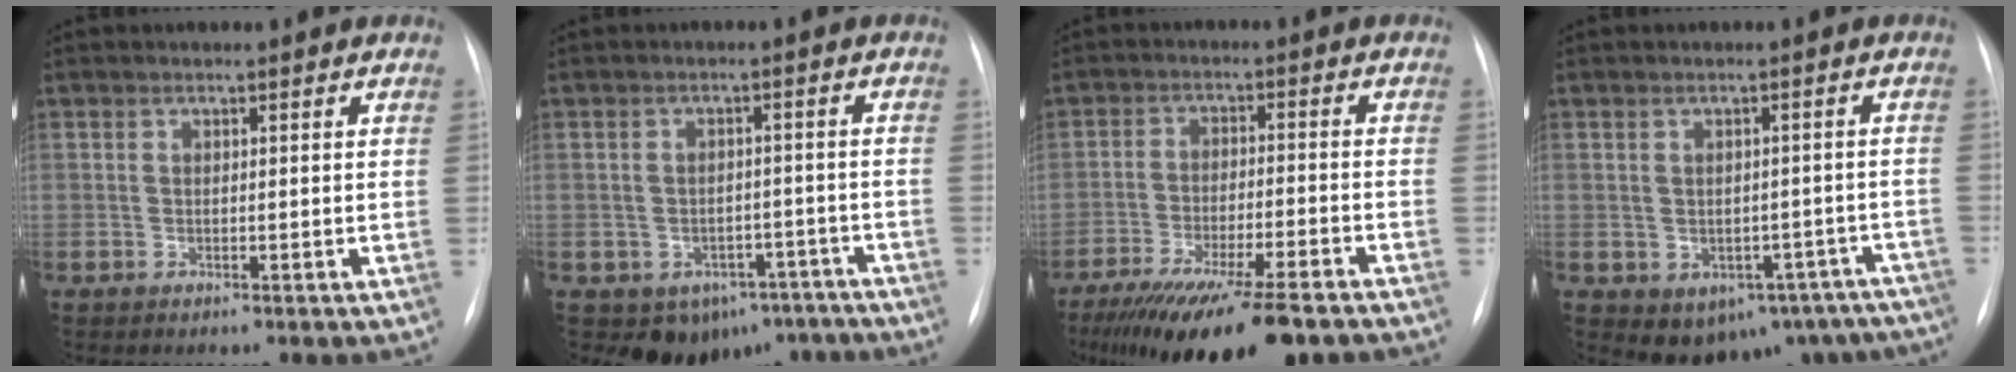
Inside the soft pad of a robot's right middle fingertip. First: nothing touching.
{"total": 9.6, "force": [-6.3, 6.6, 3.0], "torque": [-0.027, 0.020, -0.072]}
{"total": 17.5, "force": [-13.5, 2.0, 11.0], "torque": [-0.164, -0.032, -0.209]}
{"total": 14.2, "force": [-8.9, 9.3, 5.9], "torque": [-0.080, 0.020, -0.091]}